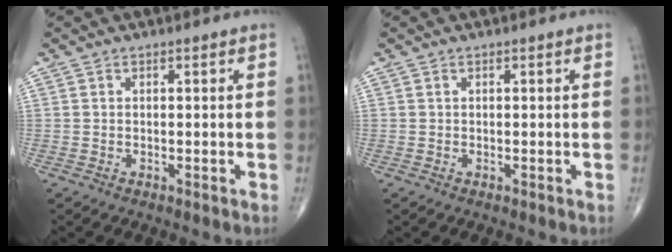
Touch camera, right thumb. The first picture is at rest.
{"total": 0.0}